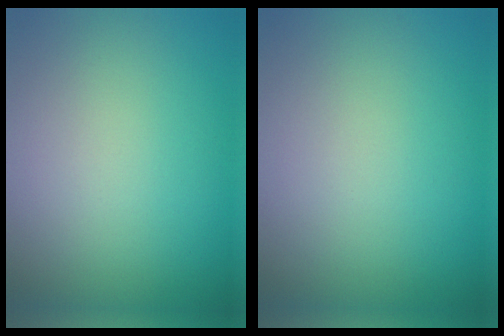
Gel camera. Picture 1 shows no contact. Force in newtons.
{"total": 0.0}